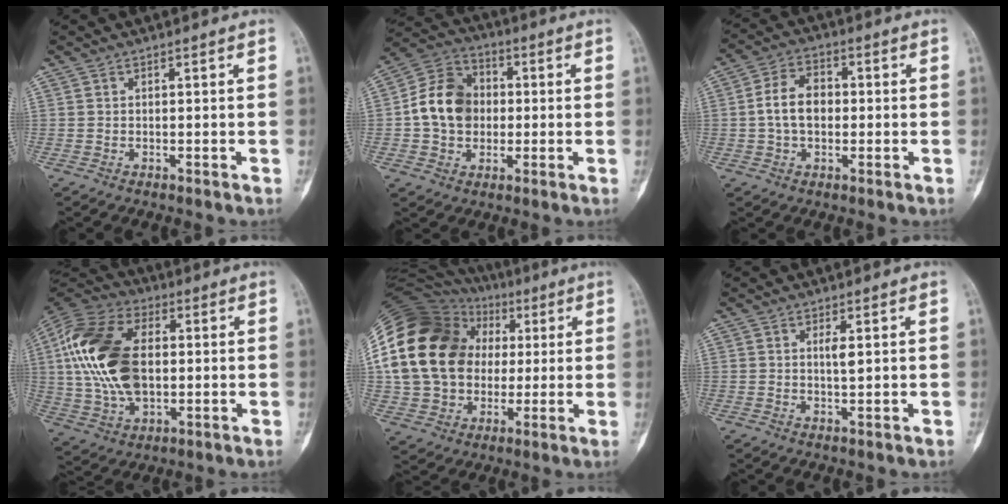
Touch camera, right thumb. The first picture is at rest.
{"total": 12.2, "force": [-0.2, 9.9, 7.1], "torque": [-0.100, 0.028, -0.011]}
{"total": 7.9, "force": [-0.3, 5.4, 5.7], "torque": [-0.093, 0.021, -0.013]}
{"total": 21.2, "force": [1.6, 13.0, 16.7], "torque": [-0.334, 0.009, 0.029]}
{"total": 25.6, "force": [3.0, 20.4, 15.1], "torque": [-0.283, 0.041, 0.062]}
{"total": 2.0, "force": [0.5, 0.5, 1.9], "torque": [-0.032, 0.001, 0.010]}